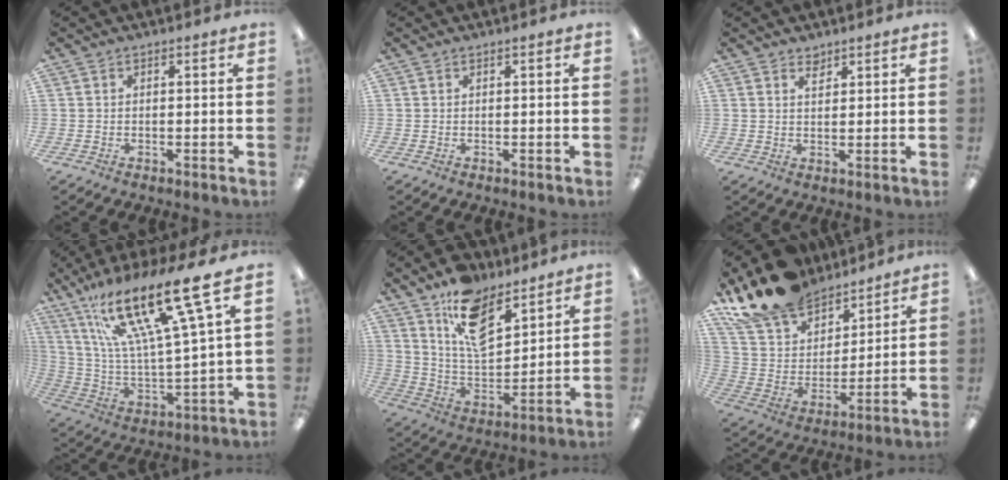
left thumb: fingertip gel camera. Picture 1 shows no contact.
{"total": 0.0}
{"total": 1.7, "force": [1.4, 0.7, 0.5], "torque": [-0.003, -0.004, 0.026]}
{"total": 24.6, "force": [16.2, 5.1, 17.8], "torque": [-0.339, -0.101, 0.259]}
{"total": 14.0, "force": [9.7, 6.7, 7.5], "torque": [-0.133, -0.053, 0.178]}
{"total": 19.1, "force": [16.1, 8.9, 5.4], "torque": [-0.125, -0.115, 0.301]}